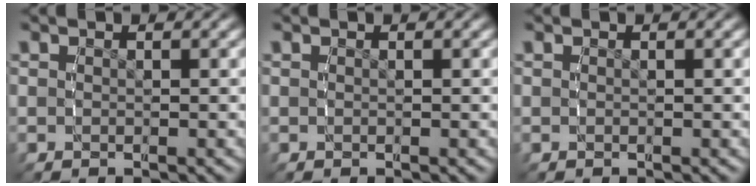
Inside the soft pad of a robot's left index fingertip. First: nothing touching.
{"total": 0.0}
{"total": 0.0}